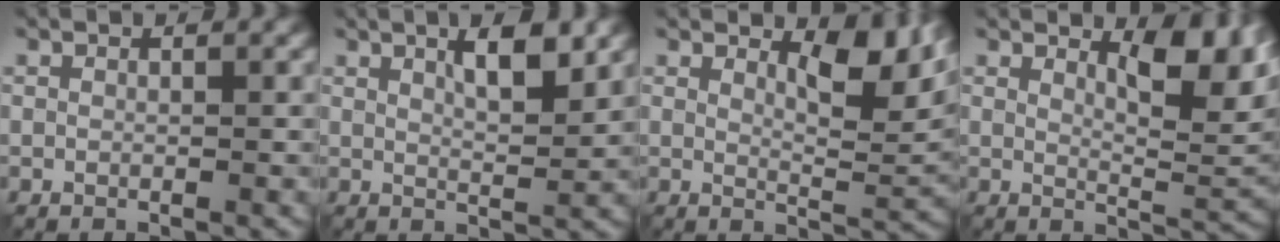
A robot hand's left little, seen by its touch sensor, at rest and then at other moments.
{"total": 3.9, "force": [1.9, 0.9, 3.3], "torque": [-0.054, 0.000, 0.032]}
{"total": 5.6, "force": [2.9, 1.9, 4.3], "torque": [-0.064, -0.006, 0.043]}
{"total": 6.4, "force": [3.0, 2.1, 5.2], "torque": [-0.070, -0.006, 0.049]}